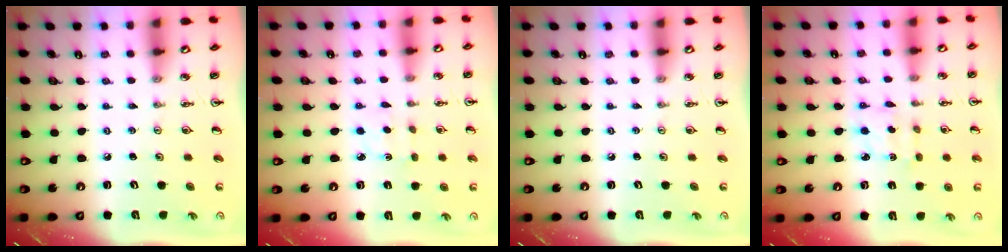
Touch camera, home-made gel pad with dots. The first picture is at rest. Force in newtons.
{"total": 2.3, "press": 2.3, "slide": 0.3}
{"total": 0.0}
{"total": 2.9, "press": 2.8, "slide": 0.6}